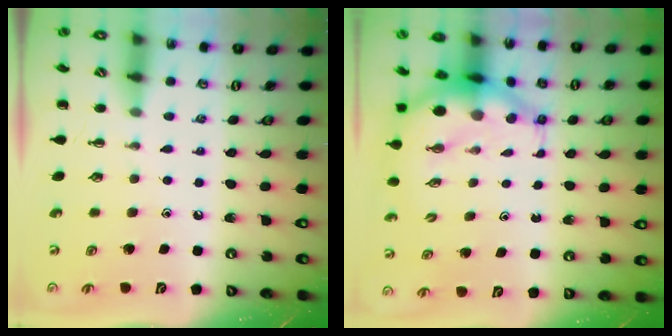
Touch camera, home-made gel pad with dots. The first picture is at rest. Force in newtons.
{"total": 7.5, "press": 7.3, "slide": 1.9}